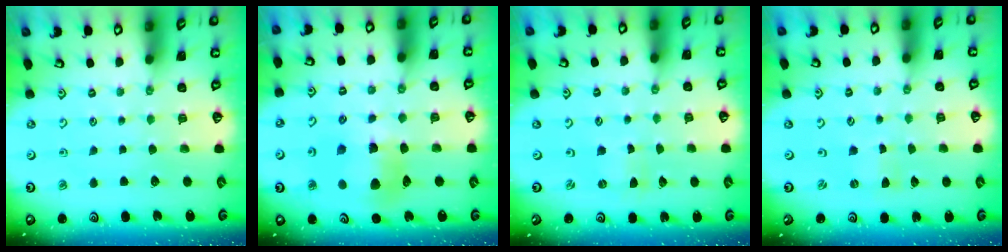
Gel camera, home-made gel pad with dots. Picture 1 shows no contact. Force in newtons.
{"total": 10.1, "press": 10.0, "slide": 1.2}
{"total": 0.6, "press": 0.6, "slide": 0.1}
{"total": 0.0}